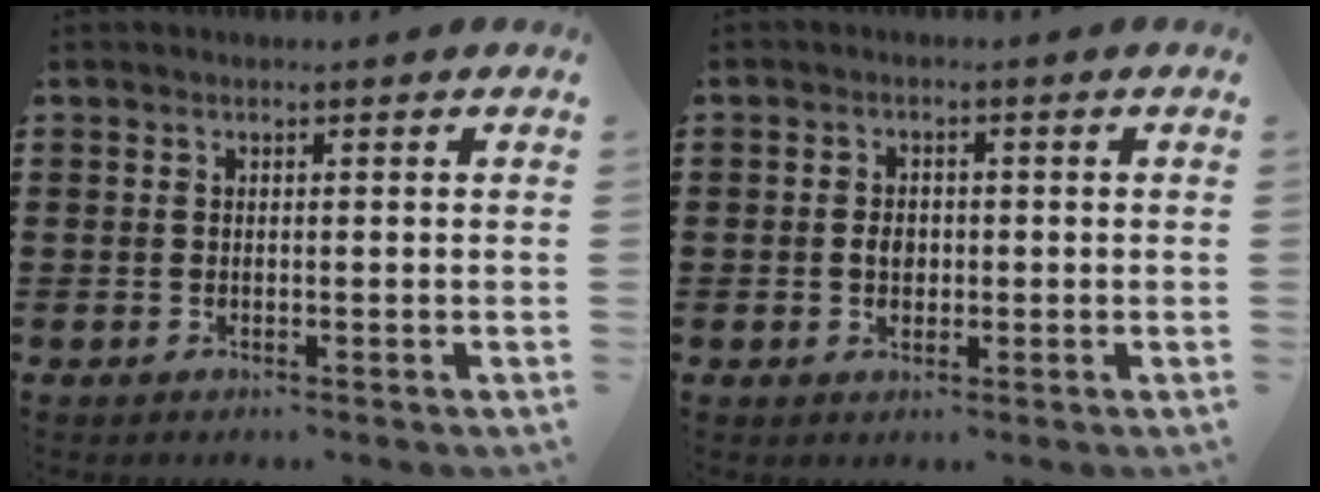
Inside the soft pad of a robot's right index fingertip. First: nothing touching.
{"total": 2.6, "force": [-0.2, 1.9, 1.7], "torque": [-0.028, 0.003, -0.008]}